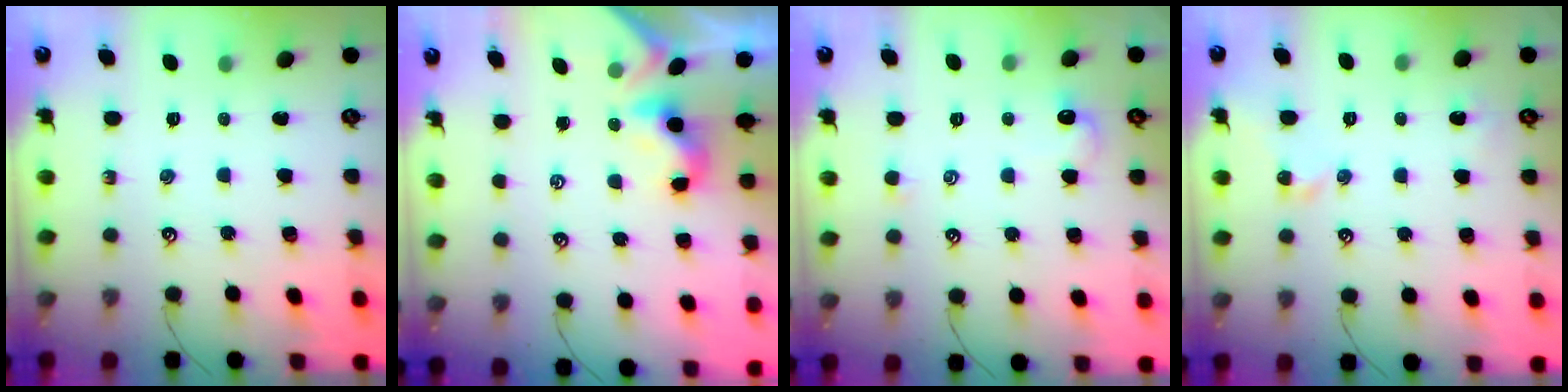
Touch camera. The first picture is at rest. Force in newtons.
{"total": 0.6, "press": 0.5, "slide": 0.4}
{"total": 1.6, "press": 1.5, "slide": 0.4}
{"total": 2.4, "press": 2.3, "slide": 0.5}